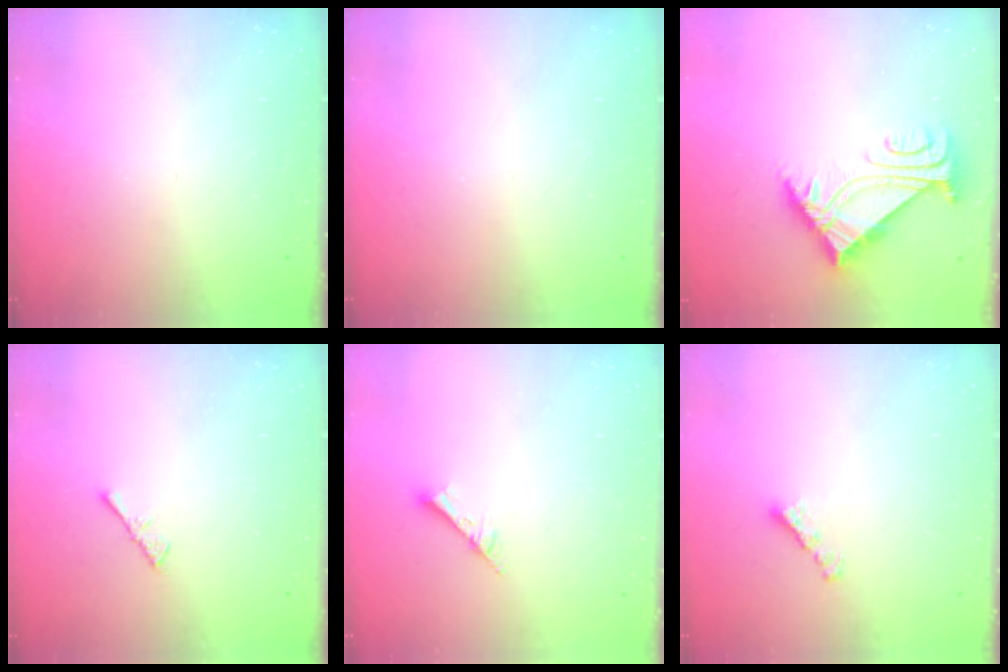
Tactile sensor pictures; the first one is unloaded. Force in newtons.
{"total": 0.0}
{"total": 5.2, "press": 5.1, "slide": 0.7}
{"total": 2.2, "press": 2.1, "slide": 0.5}
{"total": 1.7, "press": 1.6, "slide": 0.1}
{"total": 2.5, "press": 2.5, "slide": 0.5}